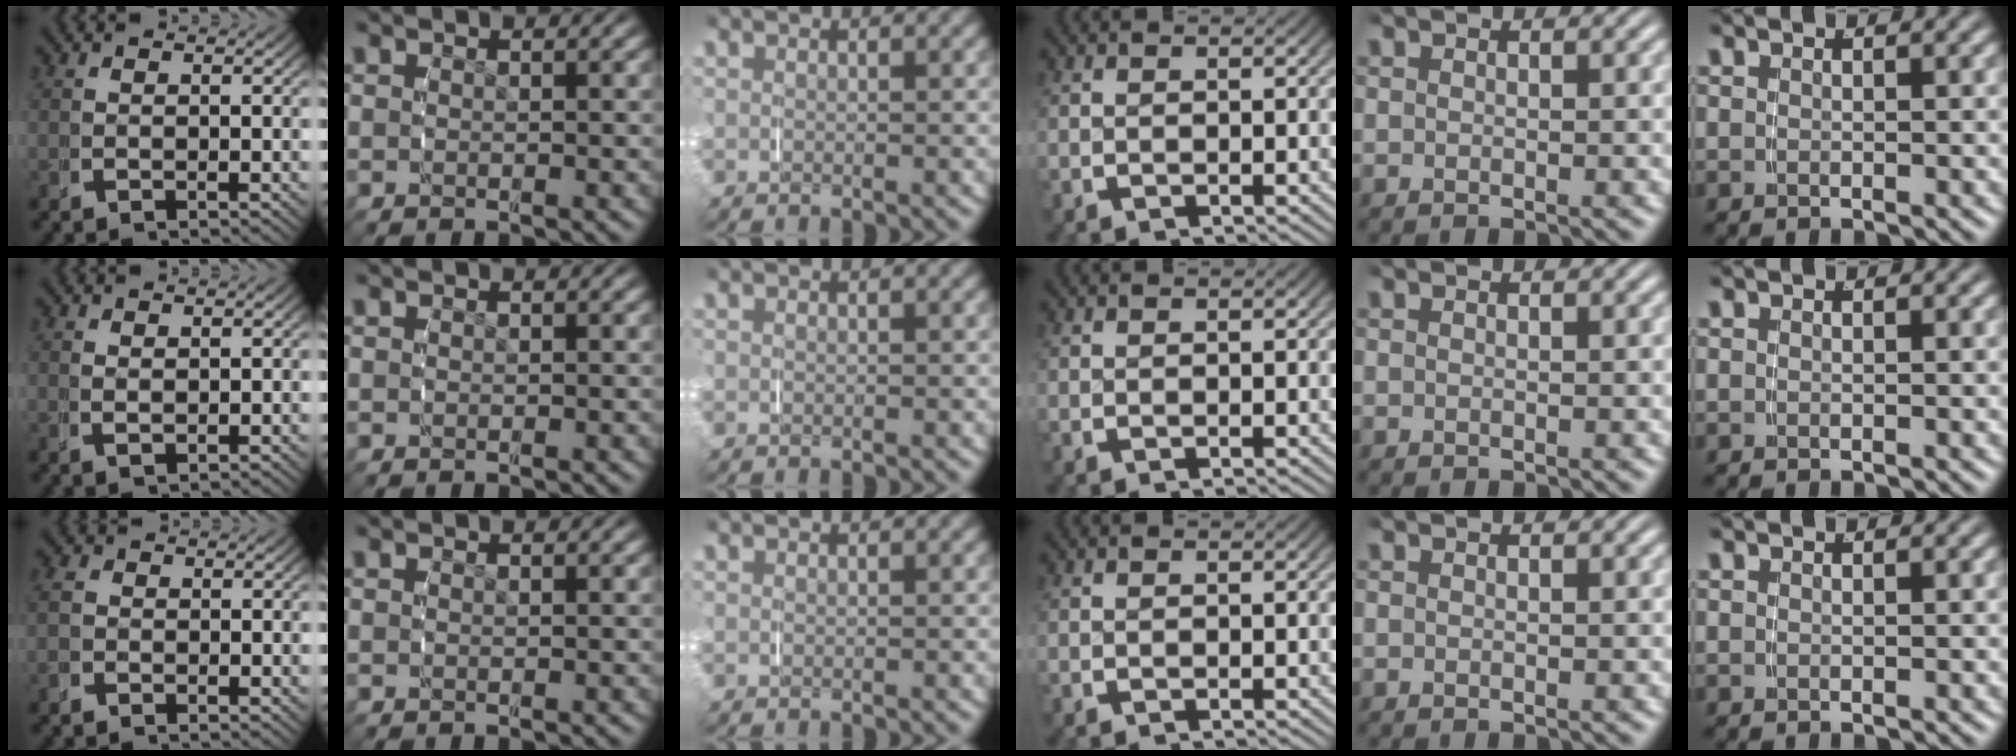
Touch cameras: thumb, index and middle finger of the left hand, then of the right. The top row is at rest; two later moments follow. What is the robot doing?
{"motion": "grasp_and_lifting", "object": "napkin"}